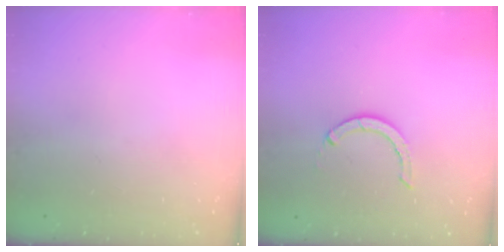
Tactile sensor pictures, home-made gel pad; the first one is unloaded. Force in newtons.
{"total": 2.9, "press": 2.9, "slide": 0.1}